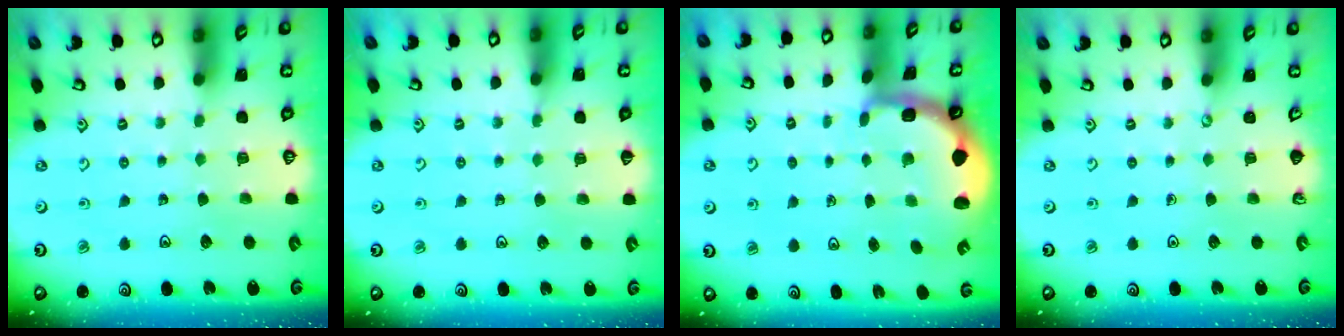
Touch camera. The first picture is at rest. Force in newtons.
{"total": 3.4, "press": 3.4, "slide": 0.6}
{"total": 2.1, "press": 1.9, "slide": 0.8}
{"total": 0.0}